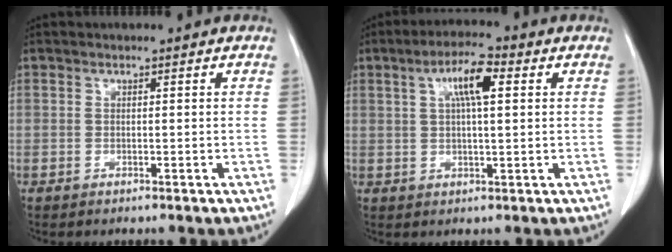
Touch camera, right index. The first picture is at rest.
{"total": 7.4, "force": [2.4, 1.8, 6.7], "torque": [-0.125, 0.015, 0.043]}